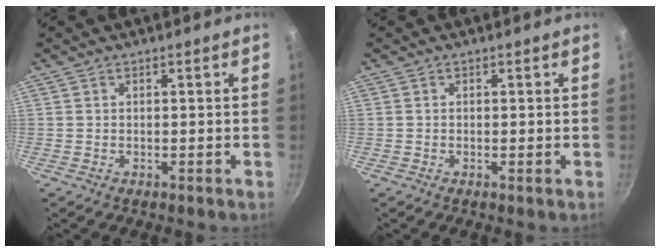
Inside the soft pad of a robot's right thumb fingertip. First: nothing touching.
{"total": 0.0}